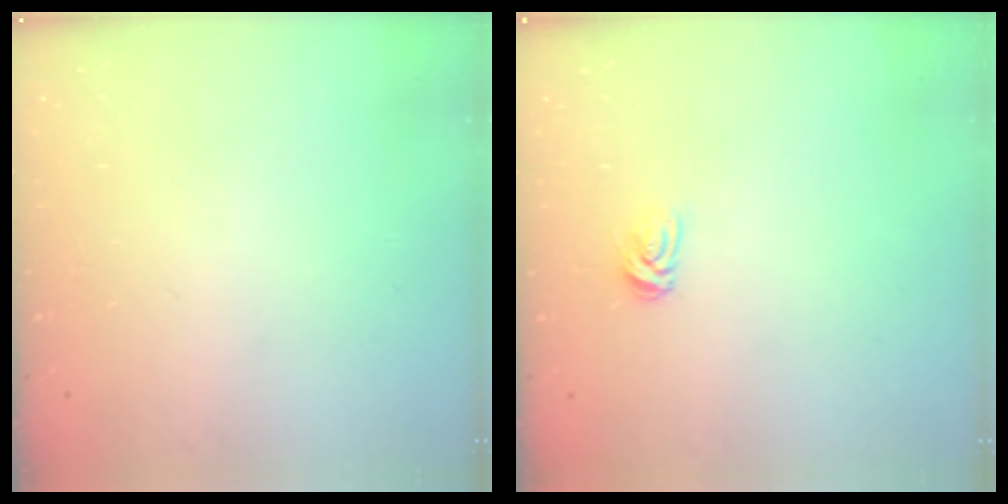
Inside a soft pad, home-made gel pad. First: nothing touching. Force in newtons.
{"total": 4.6, "press": 4.5, "slide": 0.5}